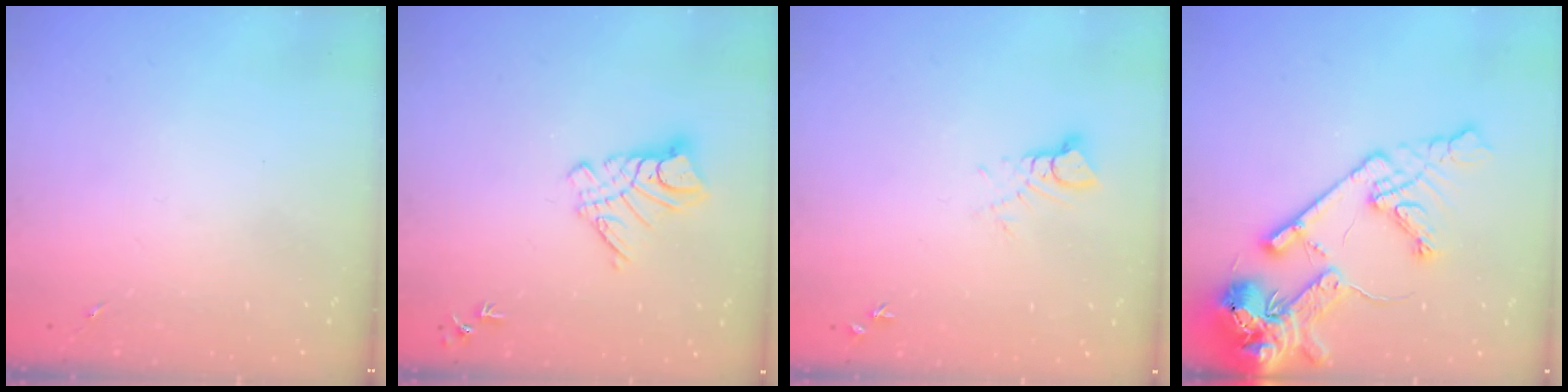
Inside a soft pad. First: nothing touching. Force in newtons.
{"total": 10.5, "press": 10.4, "slide": 1.0}
{"total": 3.5, "press": 3.5, "slide": 0.2}
{"total": 19.0, "press": 18.8, "slide": 2.9}